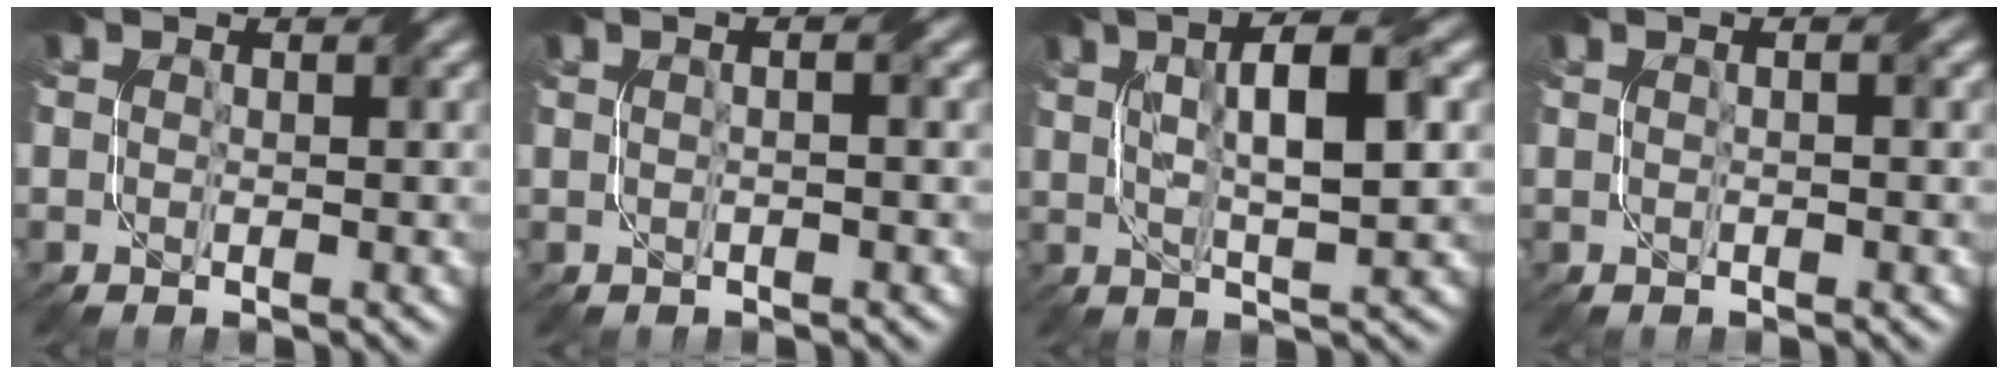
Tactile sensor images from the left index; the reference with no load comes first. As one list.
[{"total": 2.8, "force": [1.1, 1.3, 2.2], "torque": [-0.007, 0.016, -0.011]}, {"total": 7.1, "force": [2.3, 1.8, 6.5], "torque": [-0.099, 0.013, 0.036]}, {"total": 1.8, "force": [0.8, 0.8, 1.4], "torque": [-0.005, 0.008, -0.007]}]